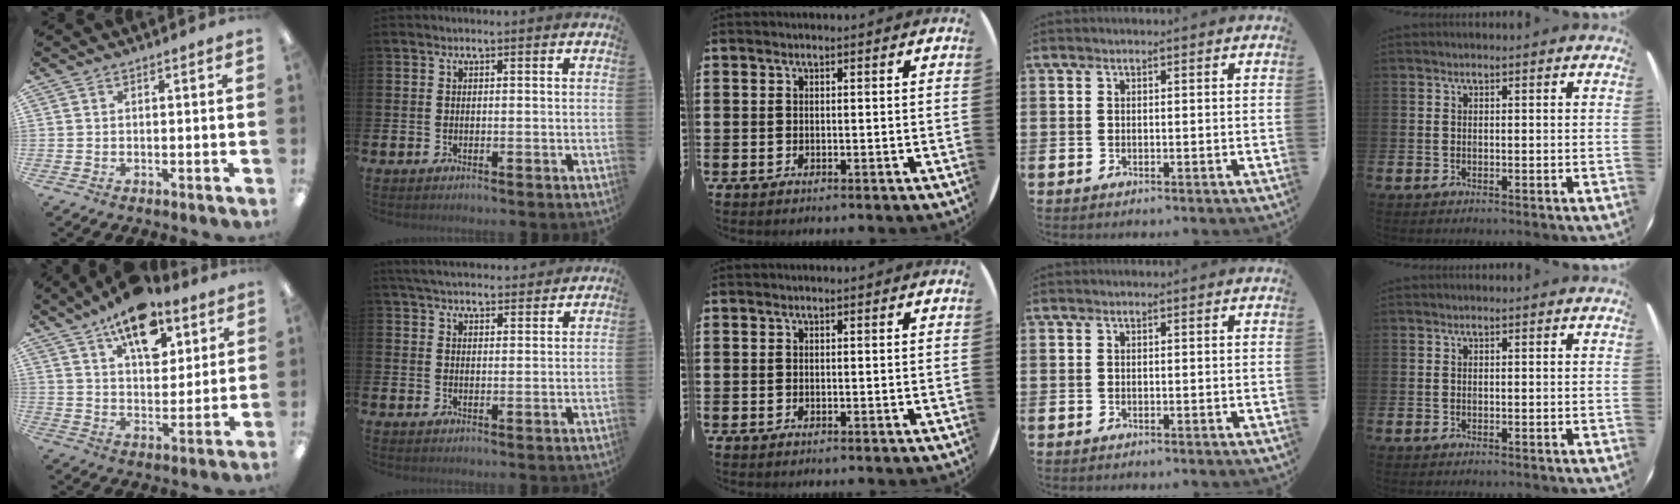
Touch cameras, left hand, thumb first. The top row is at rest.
{"thumb": {"total": 15.2, "force": [10.0, 7.4, 8.6], "torque": [-0.122, -0.051, 0.172]}, "index": {"total": 4.8, "force": [4.6, 0.9, 0.9], "torque": [-0.026, -0.021, 0.084]}}